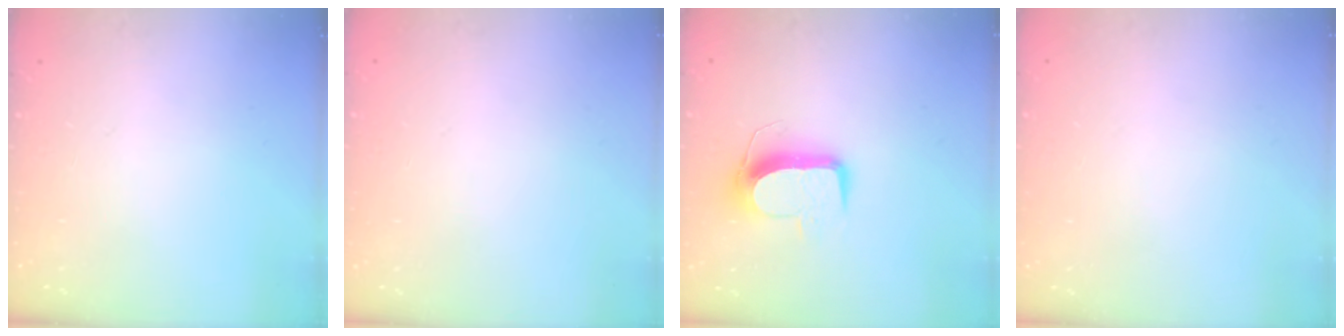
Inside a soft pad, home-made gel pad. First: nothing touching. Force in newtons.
{"total": 0.0}
{"total": 10.2, "press": 10.1, "slide": 0.5}
{"total": 0.0}